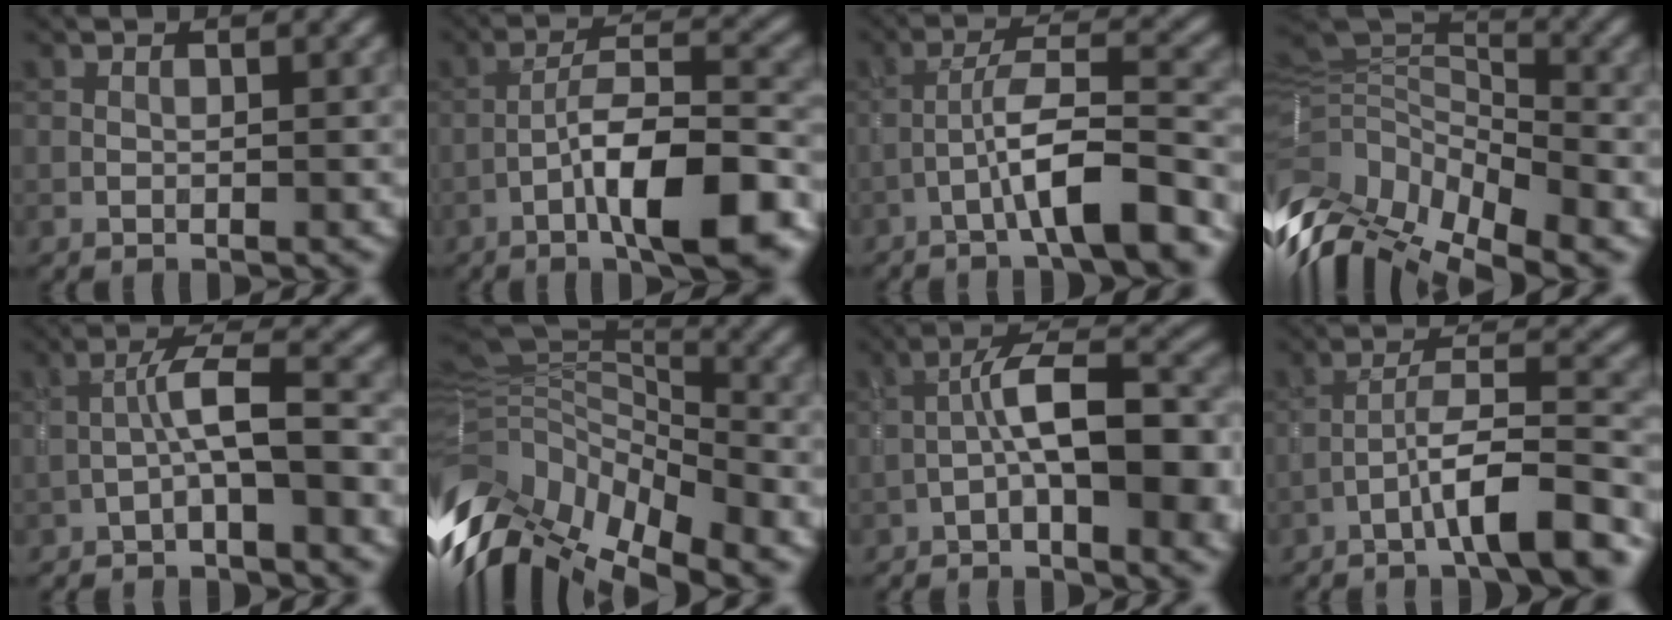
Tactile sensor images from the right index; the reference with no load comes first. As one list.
[{"total": 9.9, "force": [-4.8, 2.5, 8.3], "torque": [-0.130, 0.019, -0.079]}, {"total": 6.3, "force": [-3.5, 0.7, 5.2], "torque": [-0.089, 0.020, -0.060]}, {"total": 12.8, "force": [-4.9, 6.7, 9.7], "torque": [-0.198, 0.014, -0.046]}, {"total": 3.7, "force": [-1.6, 0.4, 3.3], "torque": [-0.060, 0.019, -0.035]}, {"total": 15.5, "force": [-7.5, 6.9, 11.6], "torque": [-0.223, 0.019, -0.109]}, {"total": 9.1, "force": [-2.4, 3.0, 8.3], "torque": [-0.132, 0.020, -0.044]}, {"total": 6.6, "force": [-4.1, 0.7, 5.1], "torque": [-0.077, 0.020, -0.069]}]